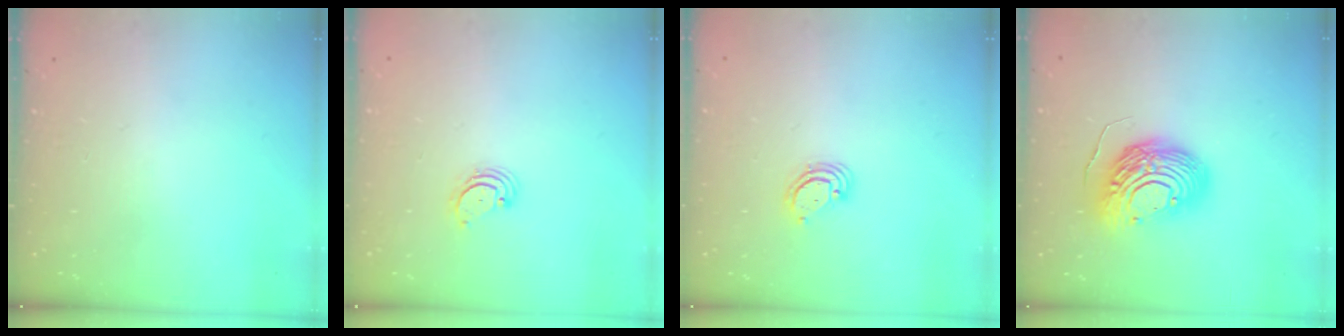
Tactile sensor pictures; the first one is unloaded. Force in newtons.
{"total": 2.7, "press": 2.7, "slide": 0.3}
{"total": 3.2, "press": 3.2, "slide": 0.2}
{"total": 15.7, "press": 15.7, "slide": 1.3}